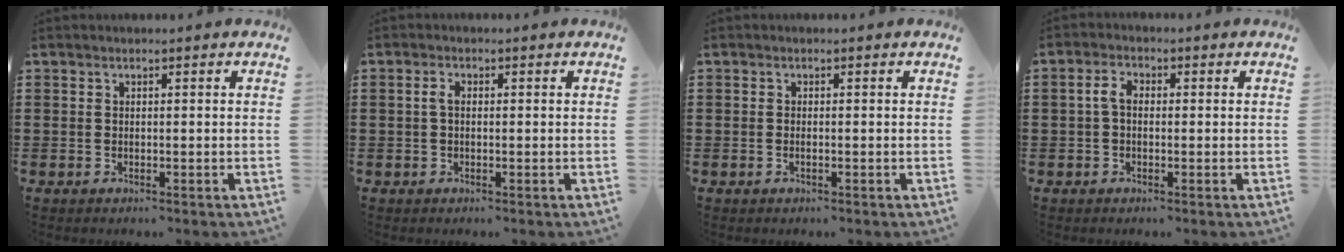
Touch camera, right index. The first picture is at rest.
{"total": 1.7, "force": [0.0, 0.9, 1.5], "torque": [-0.037, 0.001, -0.003]}
{"total": 0.5, "force": [-0.2, 0.1, 0.5], "torque": [-0.011, -0.003, -0.002]}
{"total": 2.9, "force": [-0.1, 1.7, 2.4], "torque": [-0.062, 0.000, -0.007]}